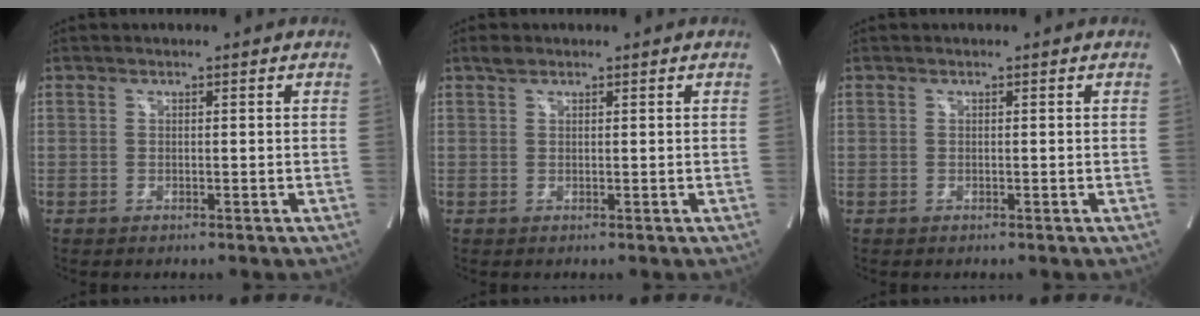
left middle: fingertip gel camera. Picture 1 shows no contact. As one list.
[{"total": 1.2, "force": [0.9, 0.5, 0.5], "torque": [-0.012, 0.009, 0.017]}, {"total": 0.0}]